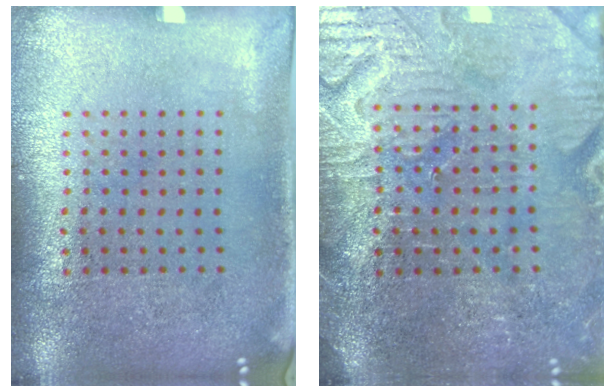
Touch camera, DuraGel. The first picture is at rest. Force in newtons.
{"total": 4.0, "press": 3.8, "slide": 1.2}